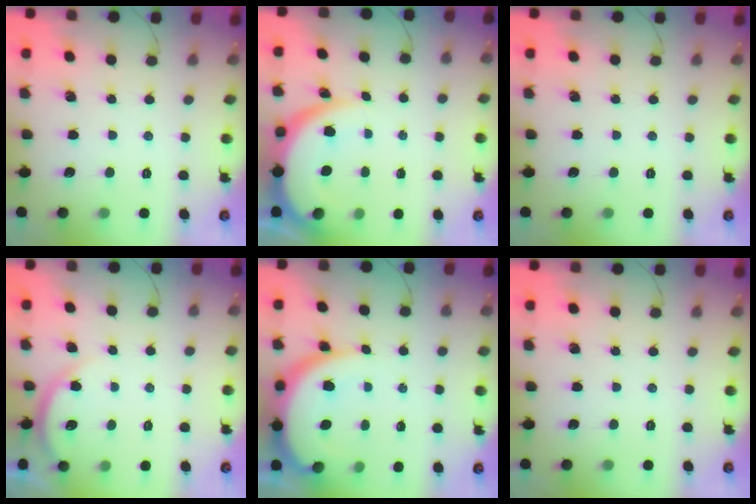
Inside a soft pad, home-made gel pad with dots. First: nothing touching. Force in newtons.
{"total": 7.3, "press": 7.3, "slide": 0.7}
{"total": 0.0}
{"total": 3.0, "press": 2.9, "slide": 0.4}
{"total": 11.0, "press": 11.0, "slide": 0.9}
{"total": 0.0}